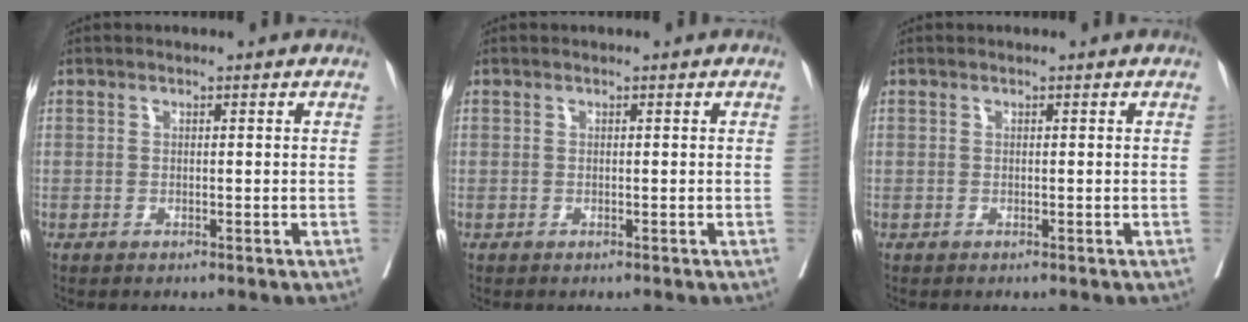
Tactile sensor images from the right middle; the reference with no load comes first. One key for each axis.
{"total": 0.0}
{"total": 0.0}